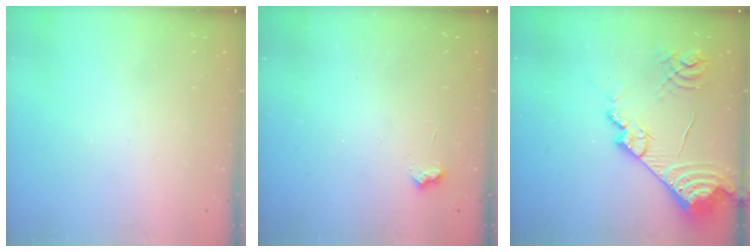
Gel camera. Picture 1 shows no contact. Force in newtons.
{"total": 3.6, "press": 3.5, "slide": 0.5}
{"total": 17.1, "press": 17.1, "slide": 1.6}